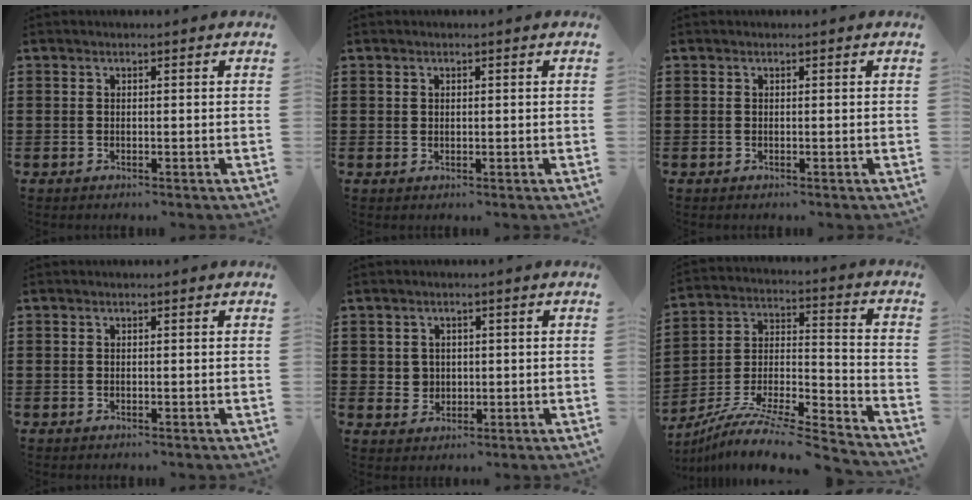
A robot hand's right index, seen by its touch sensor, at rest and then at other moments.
{"total": 0.6, "force": [0.3, 0.4, 0.1], "torque": [-0.002, 0.004, 0.007]}
{"total": 0.0}
{"total": 0.0}
{"total": 2.2, "force": [0.5, 2.1, 0.4], "torque": [-0.018, 0.011, 0.007]}
{"total": 9.2, "force": [-8.1, 0.9, 4.2], "torque": [-0.072, 0.004, -0.162]}